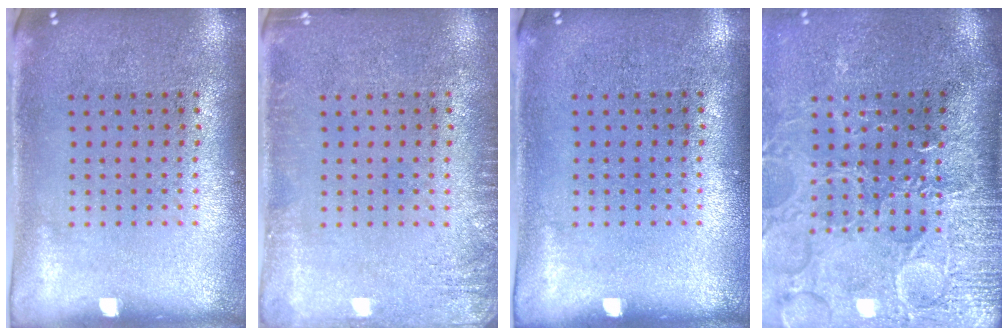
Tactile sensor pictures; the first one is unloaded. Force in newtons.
{"total": 1.6, "press": 1.6, "slide": 0.2}
{"total": 0.0}
{"total": 4.4, "press": 3.8, "slide": 2.2}